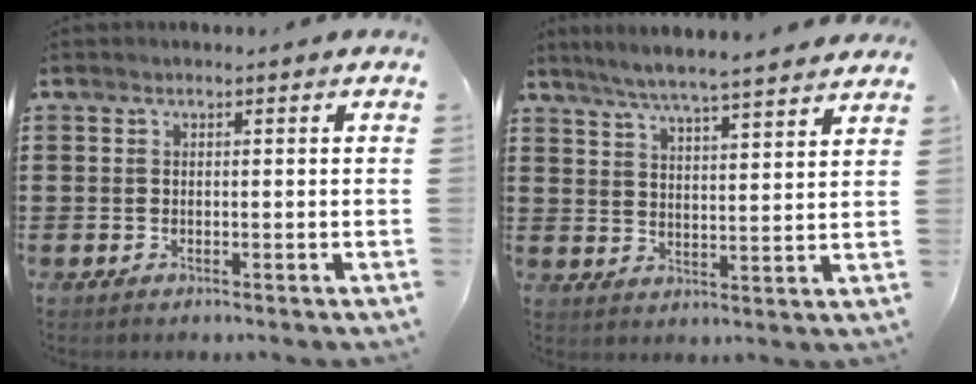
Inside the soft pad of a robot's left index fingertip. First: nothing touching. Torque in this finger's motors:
{"motor_torque": [1.53, -0.60, 0.29, 0.13]}